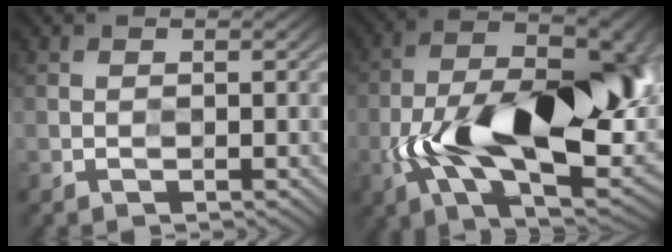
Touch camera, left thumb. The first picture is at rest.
{"total": 18.7, "force": [-3.5, 8.8, 16.2], "torque": [-0.272, -0.003, -0.053]}